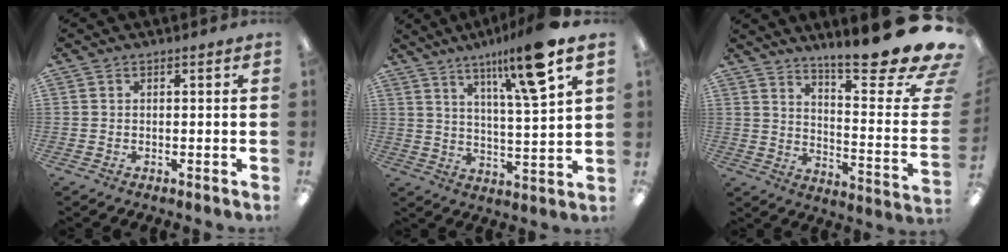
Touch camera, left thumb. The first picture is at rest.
{"total": 14.7, "force": [9.6, 1.8, 11.0], "torque": [-0.179, -0.040, 0.144]}
{"total": 14.5, "force": [12.0, 0.4, 8.2], "torque": [-0.113, -0.119, 0.187]}